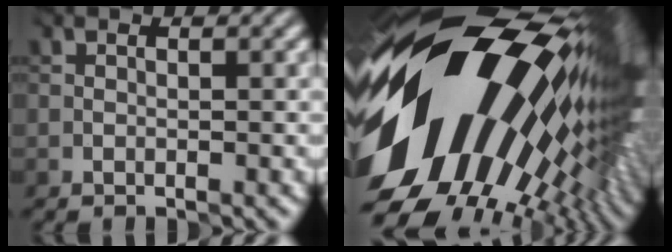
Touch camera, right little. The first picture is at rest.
{"total": 21.2, "force": [1.6, 12.3, 17.2], "torque": [-0.294, -0.044, 0.019]}